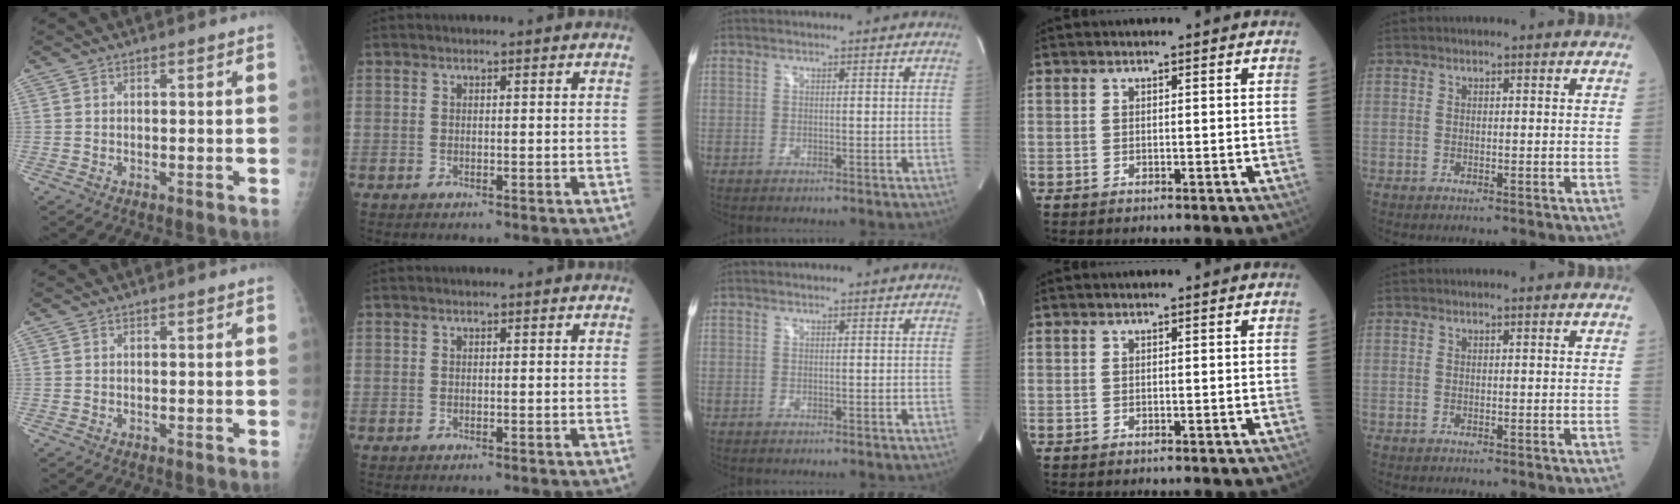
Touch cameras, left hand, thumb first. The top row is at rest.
{}